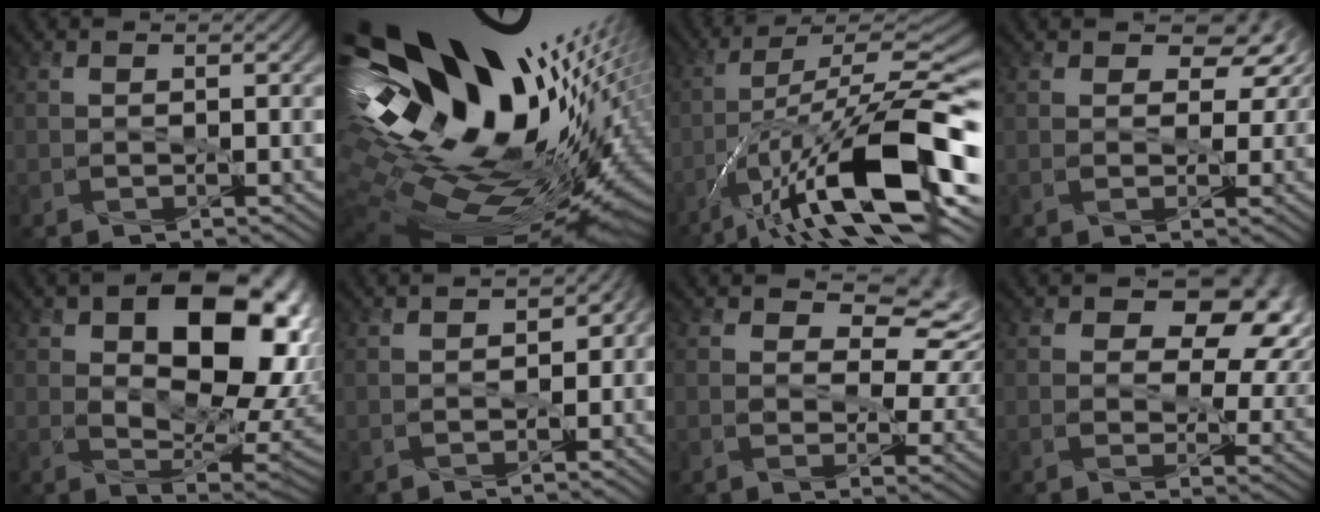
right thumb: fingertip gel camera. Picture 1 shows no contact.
{"total": 21.0, "force": [4.5, 11.2, 17.1], "torque": [-0.359, -0.012, 0.115]}
{"total": 17.7, "force": [-7.2, 5.2, 15.3], "torque": [-0.270, 0.003, -0.128]}
{"total": 5.2, "force": [1.8, 3.5, 3.4], "torque": [-0.049, 0.001, 0.024]}
{"total": 19.2, "force": [6.0, 10.9, 14.6], "torque": [-0.200, 0.010, 0.096]}
{"total": 2.6, "force": [-0.5, 2.2, 1.5], "torque": [-0.017, -0.005, -0.007]}
{"total": 7.9, "force": [2.7, 4.7, 5.7], "torque": [-0.090, -0.001, 0.040]}
{"total": 13.3, "force": [4.5, 8.6, 9.1], "torque": [-0.116, 0.010, 0.065]}